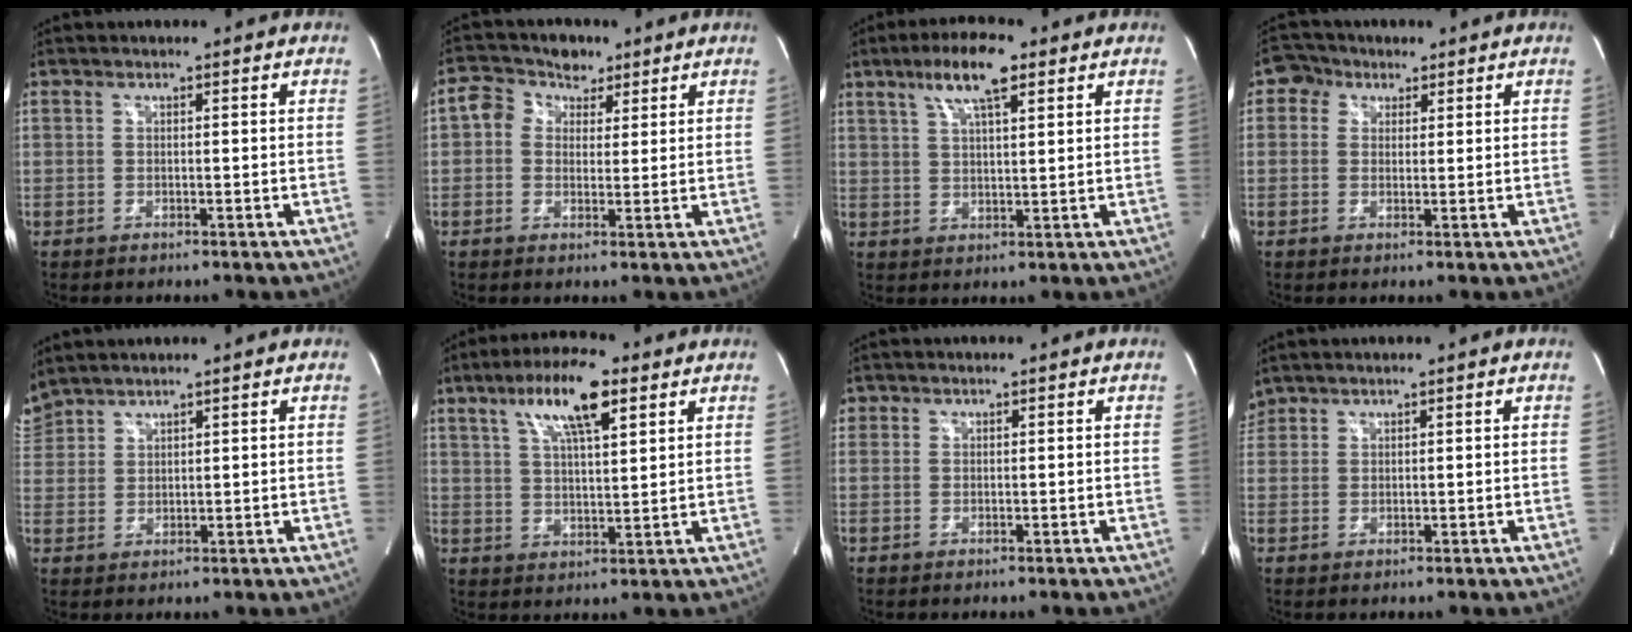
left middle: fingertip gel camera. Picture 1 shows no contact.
{"total": 5.8, "force": [2.6, 4.6, 2.4], "torque": [-0.040, 0.033, 0.046]}
{"total": 8.2, "force": [4.8, 1.7, 6.4], "torque": [-0.122, 0.015, 0.084]}
{"total": 3.8, "force": [1.7, 3.3, 0.9], "torque": [-0.017, 0.018, 0.028]}
{"total": 5.1, "force": [4.9, 0.9, 0.9], "torque": [-0.033, 0.024, 0.105]}
{"total": 11.0, "force": [6.0, 2.3, 8.9], "torque": [-0.166, 0.015, 0.103]}
{"total": 0.8, "force": [0.4, 0.7, 0.0], "torque": [0.008, 0.004, 0.005]}
{"total": 2.3, "force": [2.1, 1.0, 0.0], "torque": [-0.004, 0.016, 0.044]}